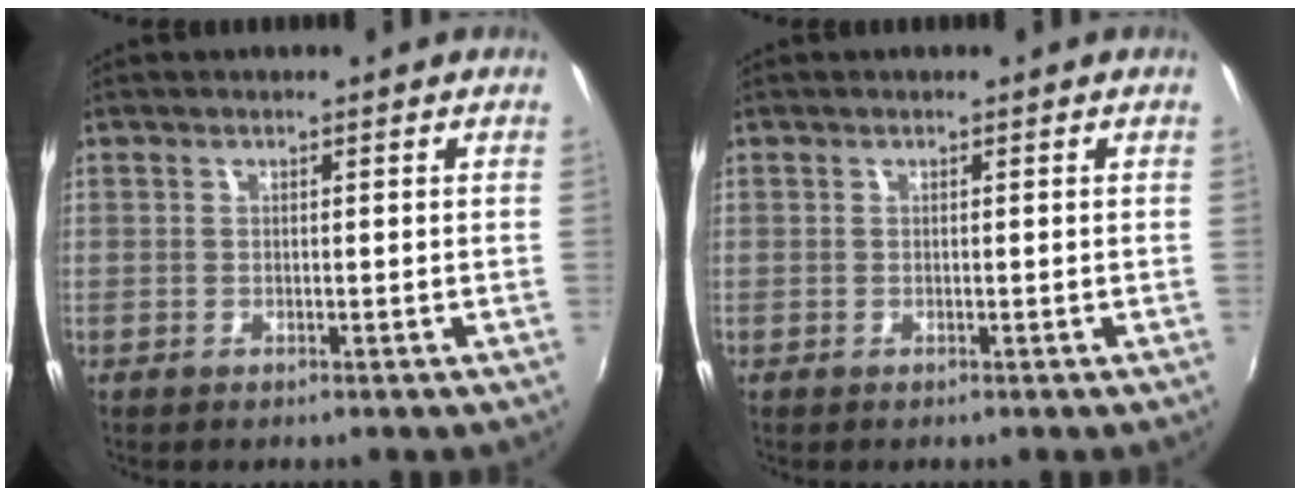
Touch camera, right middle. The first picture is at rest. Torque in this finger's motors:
{"motor_torque": [0.08, -0.10, 0.00, 0.00]}